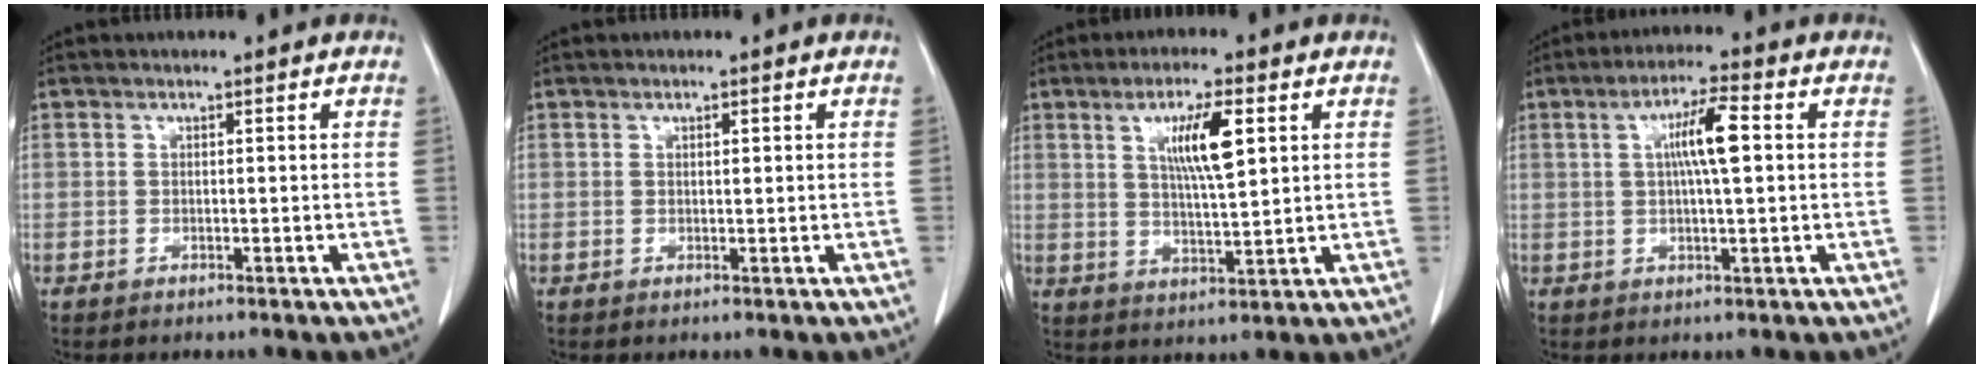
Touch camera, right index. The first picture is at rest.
{"total": 0.7, "force": [0.3, 0.2, 0.6], "torque": [-0.014, -0.002, 0.005]}
{"total": 7.9, "force": [2.8, 1.0, 7.3], "torque": [-0.132, -0.002, 0.050]}
{"total": 6.8, "force": [1.2, 0.5, 6.6], "torque": [-0.120, 0.008, 0.018]}